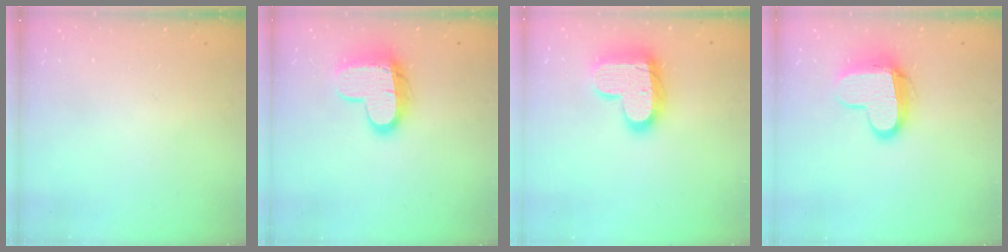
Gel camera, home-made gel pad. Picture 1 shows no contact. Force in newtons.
{"total": 14.4, "press": 14.4, "slide": 1.0}
{"total": 18.0, "press": 18.0, "slide": 1.3}
{"total": 12.1, "press": 12.0, "slide": 0.9}